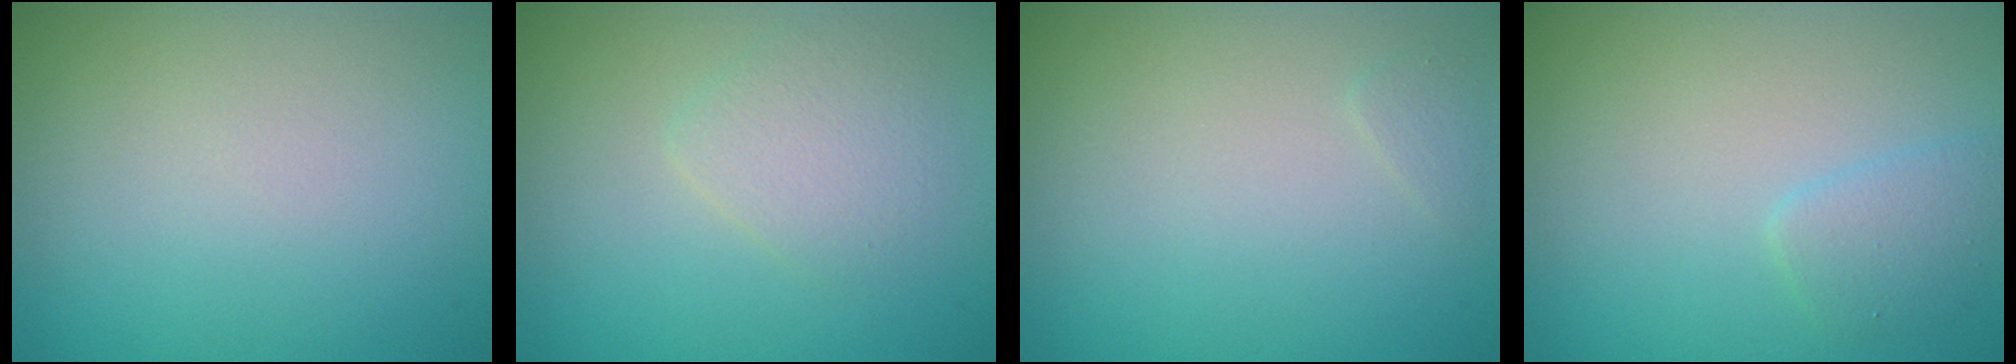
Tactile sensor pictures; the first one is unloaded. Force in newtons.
{"total": 2.3, "press": 2.3, "slide": 0.1}
{"total": 0.6, "press": 0.6, "slide": 0.0}
{"total": 1.7, "press": 1.7, "slide": 0.0}